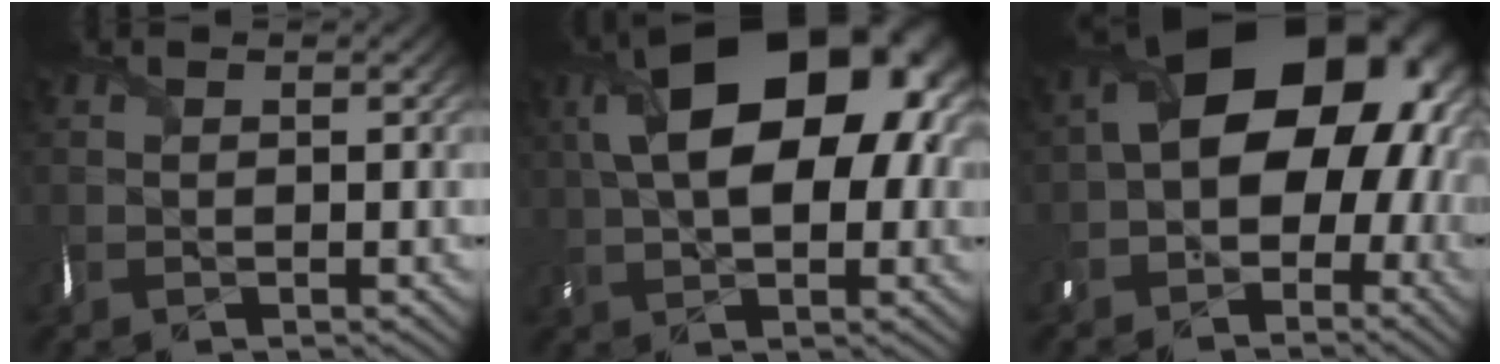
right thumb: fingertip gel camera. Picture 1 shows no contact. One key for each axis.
{"total": 18.0, "fx": 4.4, "fy": 10.0, "fz": 14.3, "tx": -0.220, "ty": 0.032, "tz": 0.054}
{"total": 16.5, "fx": 0.0, "fy": 11.5, "fz": 11.9, "tx": -0.172, "ty": -0.002, "tz": -0.004}